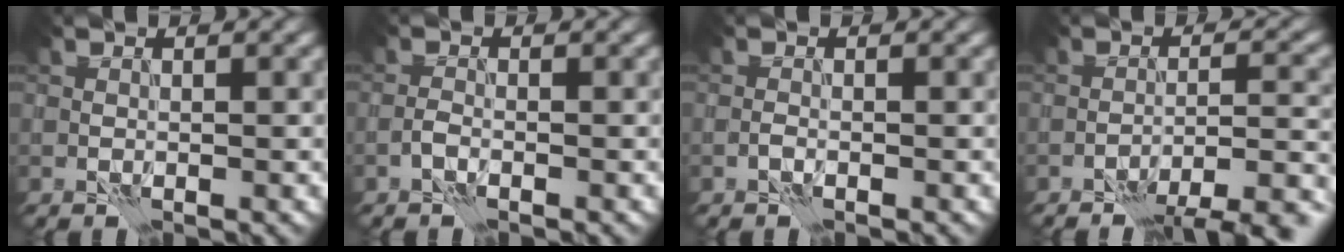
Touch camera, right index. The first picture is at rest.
{"total": 0.9, "force": [-0.8, 0.1, 0.5], "torque": [-0.011, 0.005, -0.019]}
{"total": 0.6, "force": [-0.5, 0.0, 0.3], "torque": [-0.005, 0.004, -0.012]}
{"total": 7.6, "force": [-6.1, 1.8, 4.2], "torque": [-0.052, 0.006, -0.076]}